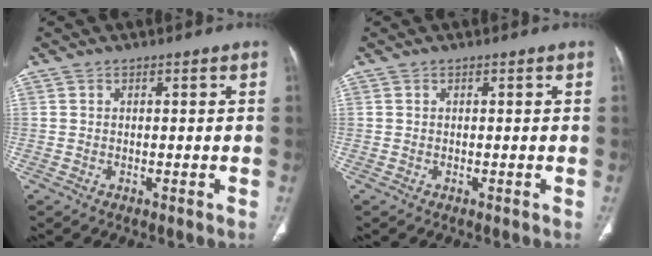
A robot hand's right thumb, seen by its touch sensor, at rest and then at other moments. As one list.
[{"total": 0.0}]